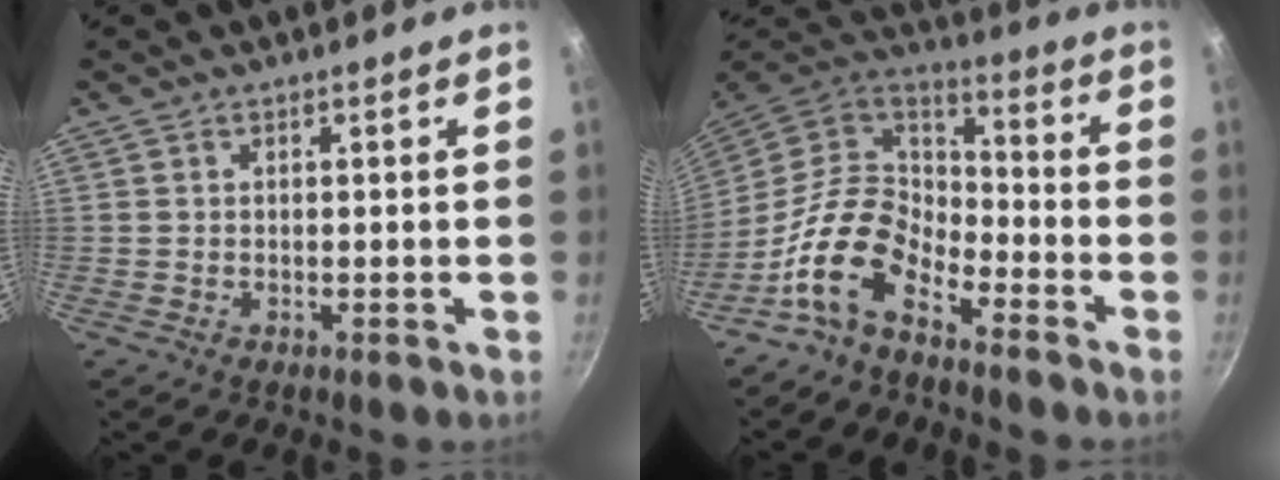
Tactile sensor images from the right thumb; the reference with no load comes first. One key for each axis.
{"total": 13.6, "fx": -8.1, "fy": 7.6, "fz": 7.9, "tx": -0.129, "ty": 0.075, "tz": -0.180}